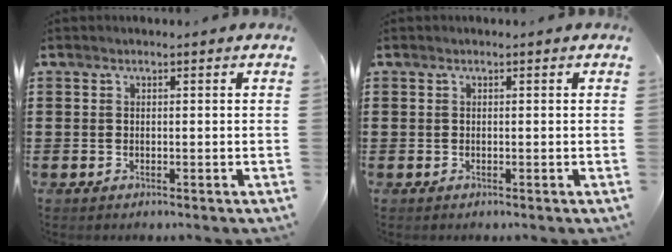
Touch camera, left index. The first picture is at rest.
{"total": 0.0}